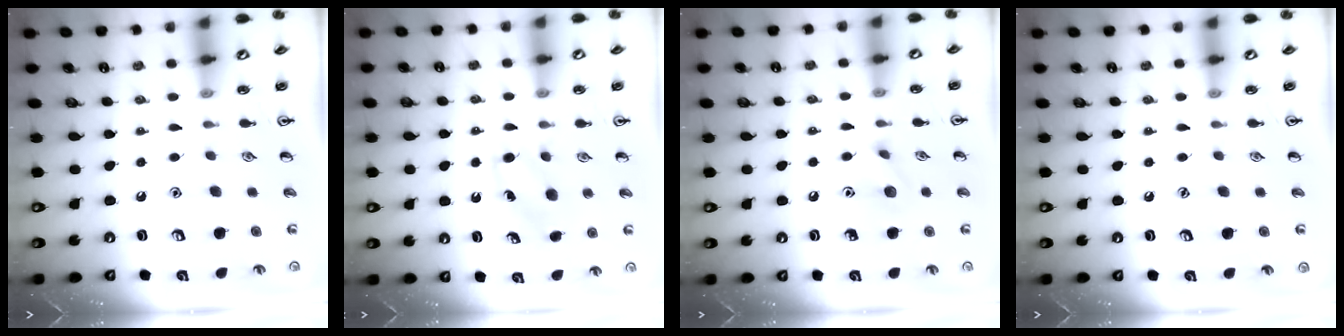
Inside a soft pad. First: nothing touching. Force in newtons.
{"total": 5.1, "press": 4.7, "slide": 1.8}
{"total": 6.1, "press": 6.0, "slide": 1.1}
{"total": 0.0}